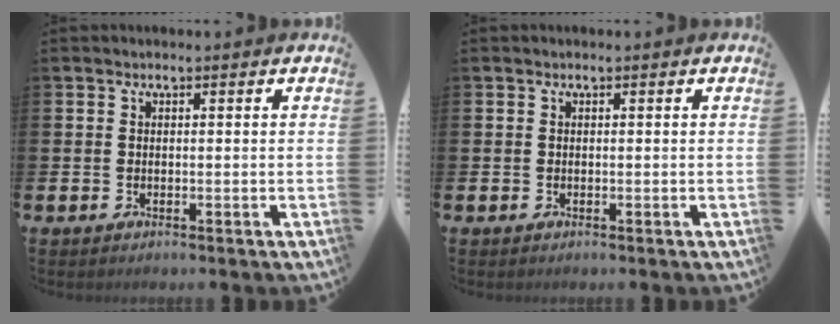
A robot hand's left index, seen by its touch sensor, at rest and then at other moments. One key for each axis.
{"total": 0.0}